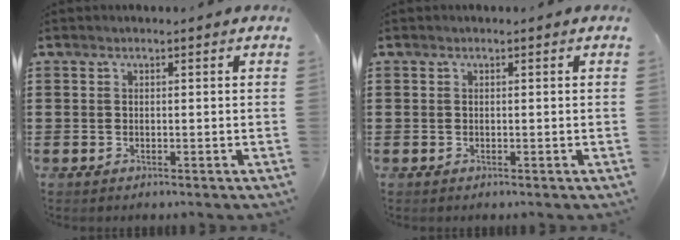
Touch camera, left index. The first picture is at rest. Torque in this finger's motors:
{"motor_torque": [0.00, 0.00, 0.00, 0.01]}